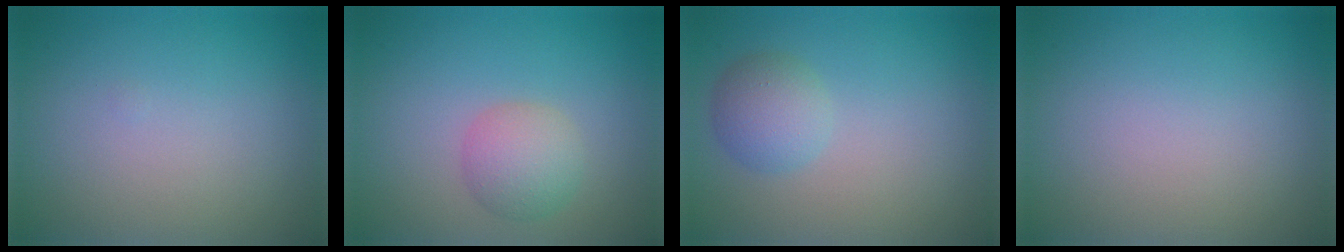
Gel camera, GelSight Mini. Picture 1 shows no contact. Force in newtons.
{"total": 2.9, "press": 2.9, "slide": 0.1}
{"total": 2.6, "press": 2.6, "slide": 0.1}
{"total": 0.0}